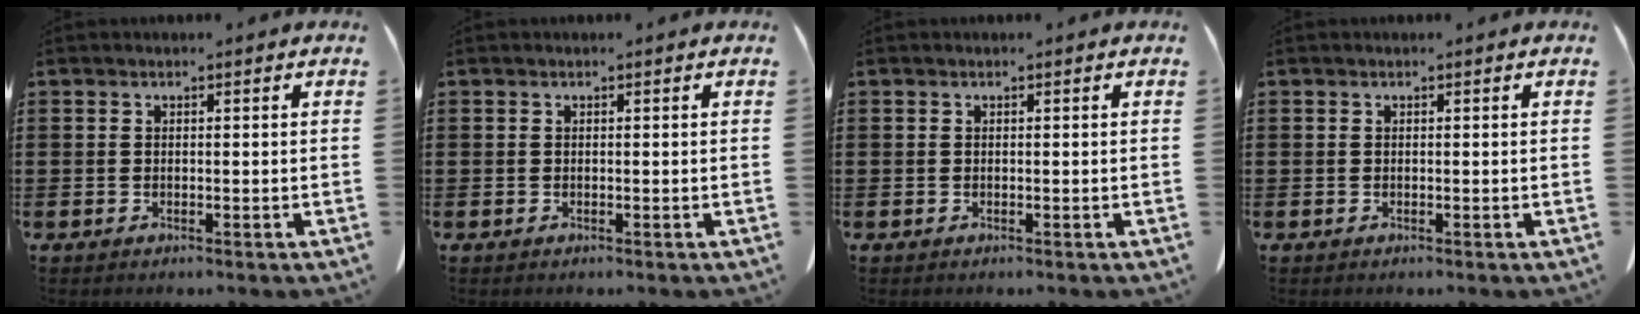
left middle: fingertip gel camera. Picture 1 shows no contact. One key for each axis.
{"total": 0.0}
{"total": 0.0}
{"total": 0.0}